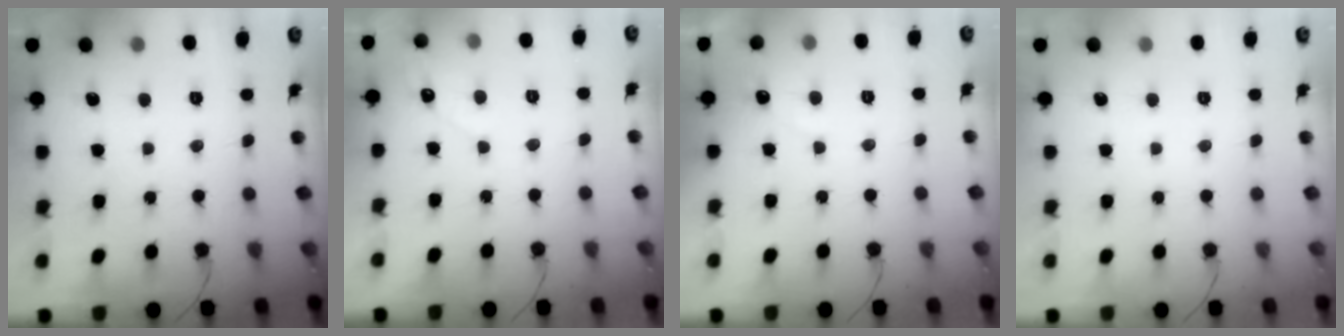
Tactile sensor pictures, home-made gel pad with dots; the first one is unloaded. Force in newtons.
{"total": 2.9, "press": 2.9, "slide": 0.1}
{"total": 3.0, "press": 3.0, "slide": 0.1}
{"total": 0.0}